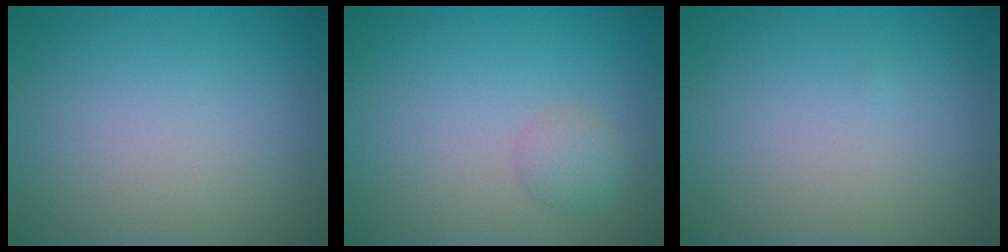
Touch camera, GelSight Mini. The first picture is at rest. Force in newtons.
{"total": 1.6, "press": 1.6, "slide": 0.1}
{"total": 0.0}